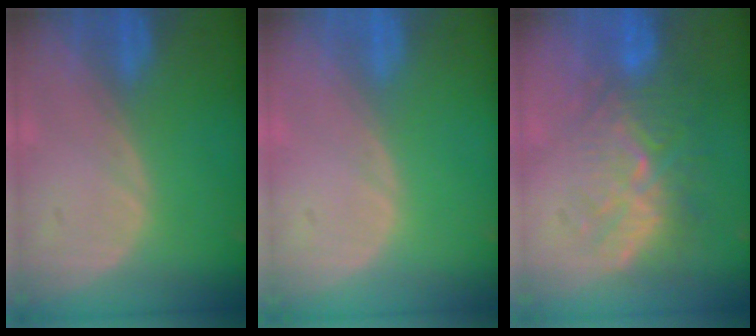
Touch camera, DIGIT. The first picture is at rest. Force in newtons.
{"total": 0.0}
{"total": 9.3, "press": 8.6, "slide": 3.4}